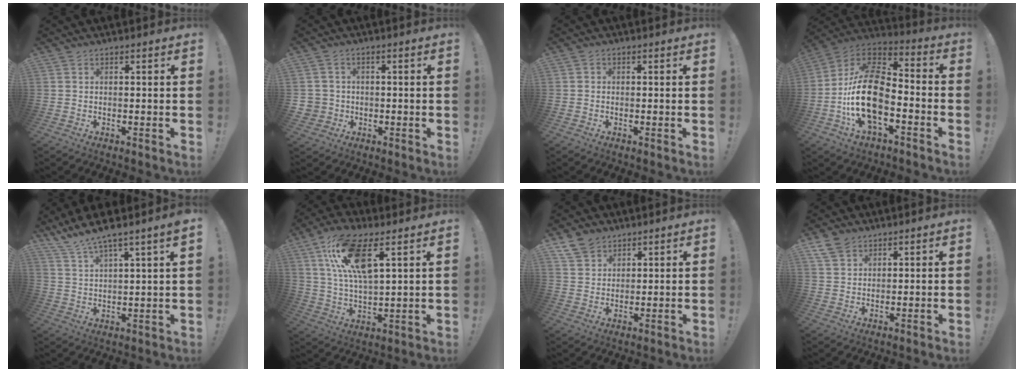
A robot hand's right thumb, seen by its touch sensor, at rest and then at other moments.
{"total": 3.9, "force": [-0.1, 3.7, 1.1], "torque": [-0.026, 0.005, 0.000]}
{"total": 0.8, "force": [-0.2, 0.7, 0.3], "torque": [-0.006, 0.003, -0.003]}
{"total": 20.1, "force": [-5.3, 11.3, 15.7], "torque": [-0.307, 0.033, -0.086]}
{"total": 7.7, "force": [6.7, 0.1, 3.7], "torque": [-0.082, -0.043, 0.120]}
{"total": 15.8, "force": [7.7, 6.0, 12.5], "torque": [-0.249, -0.018, 0.134]}
{"total": 6.8, "force": [4.8, 4.5, 1.5], "torque": [-0.024, -0.028, 0.094]}
{"total": 5.7, "force": [3.9, 3.8, 1.9], "torque": [-0.039, -0.012, 0.076]}